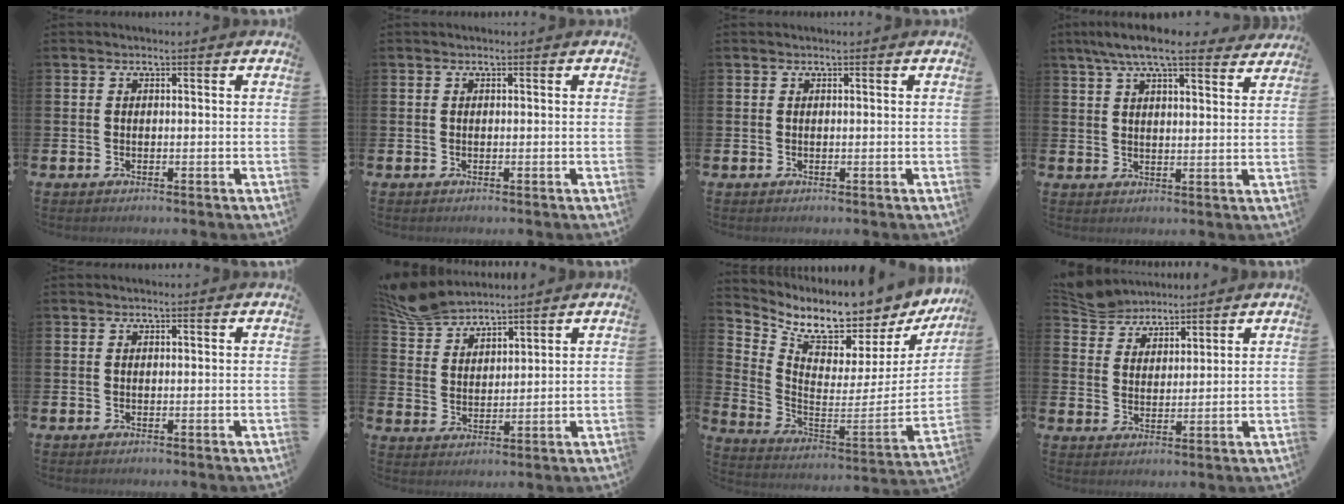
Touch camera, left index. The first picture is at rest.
{"total": 0.0}
{"total": 0.0}
{"total": 7.6, "force": [6.7, 1.3, 3.3], "torque": [-0.067, -0.023, 0.118]}
{"total": 0.0}
{"total": 6.1, "force": [5.9, 1.1, 0.7], "torque": [-0.034, -0.028, 0.111]}
{"total": 7.3, "force": [6.6, 1.9, 2.4], "torque": [-0.073, -0.072, 0.106]}
{"total": 5.2, "force": [5.0, 1.3, -0.1], "torque": [-0.018, -0.021, 0.093]}